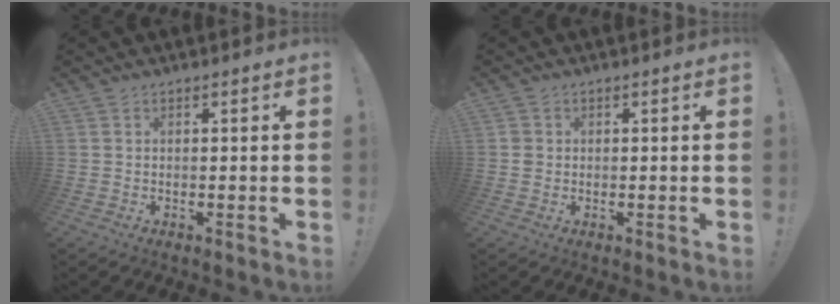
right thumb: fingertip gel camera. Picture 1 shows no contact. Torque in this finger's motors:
{"motor_torque": [-0.19, 0.39, 0.21, -0.02, -0.04]}